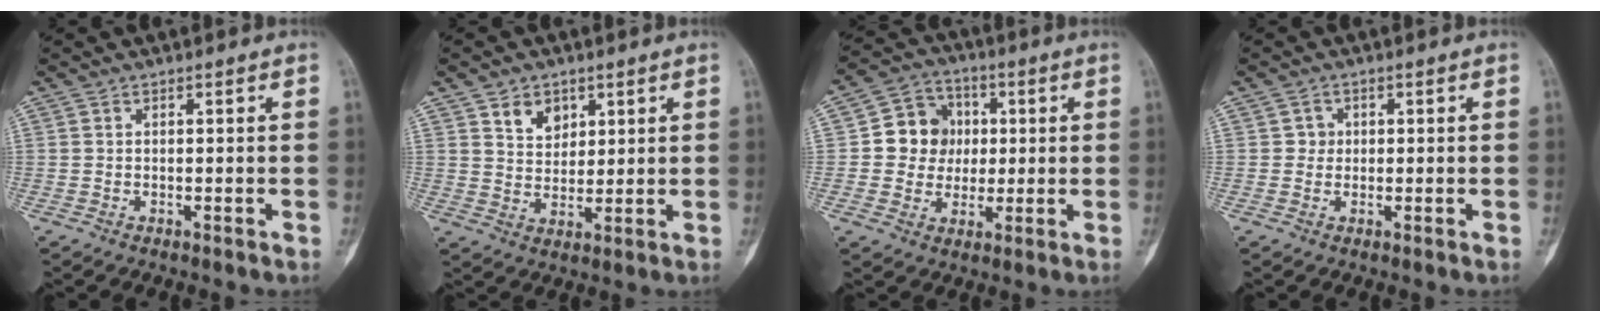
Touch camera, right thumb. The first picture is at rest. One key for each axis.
{"total": 5.7, "fx": 3.1, "fy": 4.1, "fz": 2.5, "tx": -0.018, "ty": -0.021, "tz": 0.058}
{"total": 9.9, "fx": 0.8, "fy": 9.1, "fz": 3.8, "tx": -0.012, "ty": 0.011, "tz": 0.007}
{"total": 1.8, "fx": 0.2, "fy": 1.8, "fz": 0.4, "tx": 0.006, "ty": 0.004, "tz": 0.000}